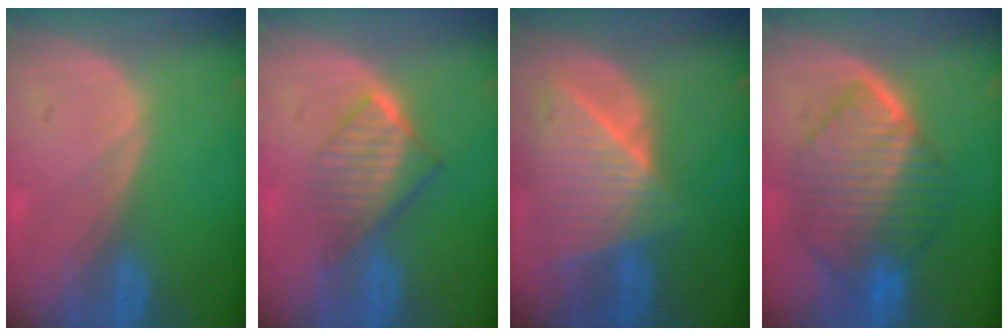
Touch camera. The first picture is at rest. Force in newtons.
{"total": 6.5, "press": 5.7, "slide": 3.0}
{"total": 9.2, "press": 8.2, "slide": 4.1}
{"total": 10.5, "press": 10.5, "slide": 0.9}